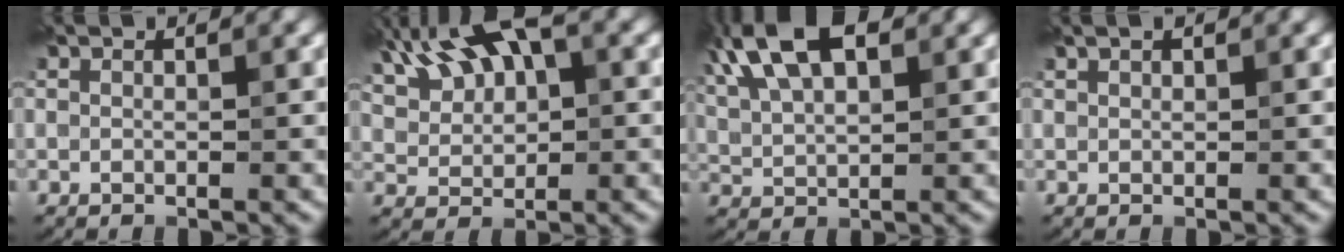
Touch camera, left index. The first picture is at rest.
{"total": 9.5, "force": [4.5, 5.1, 6.6], "torque": [-0.125, 0.039, 0.073]}
{"total": 10.2, "force": [5.1, 5.0, 7.3], "torque": [-0.153, 0.045, 0.076]}
{"total": 0.6, "force": [0.5, 0.1, 0.3], "torque": [-0.005, 0.004, 0.010]}